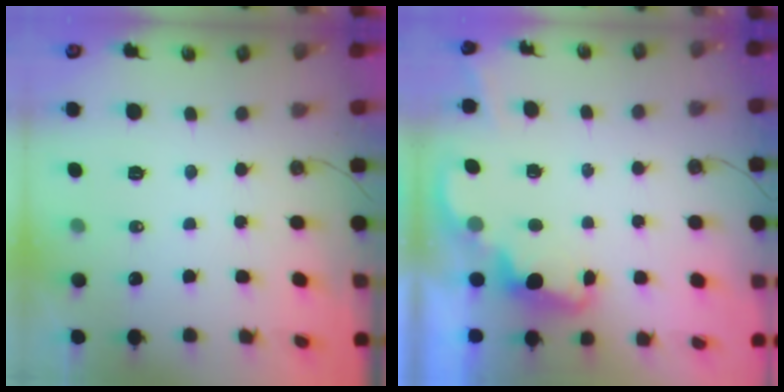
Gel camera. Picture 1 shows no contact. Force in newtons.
{"total": 2.4, "press": 2.4, "slide": 0.5}